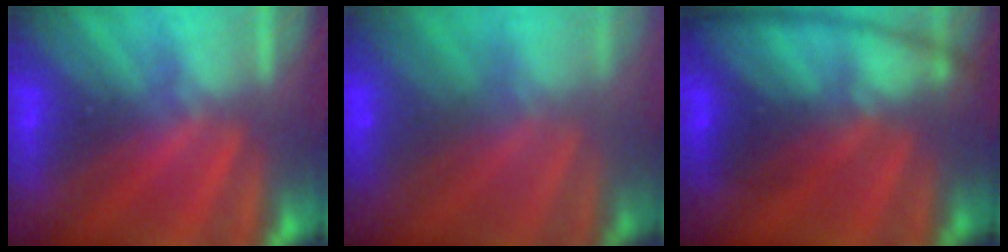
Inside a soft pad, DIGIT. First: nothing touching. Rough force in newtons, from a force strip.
{"total": 7.1}
{"total": 5.8}